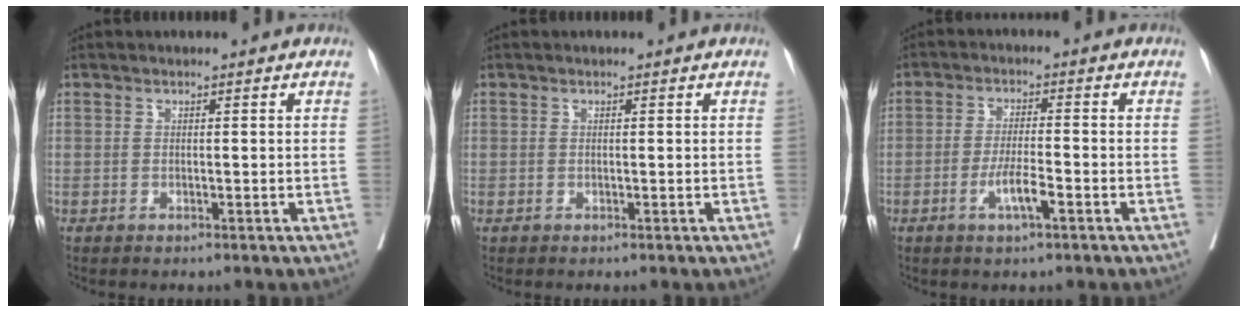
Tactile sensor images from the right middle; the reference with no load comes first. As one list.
[{"total": 0.0}, {"total": 6.3, "force": [-2.8, 0.6, 5.6], "torque": [-0.106, -0.006, -0.049]}]